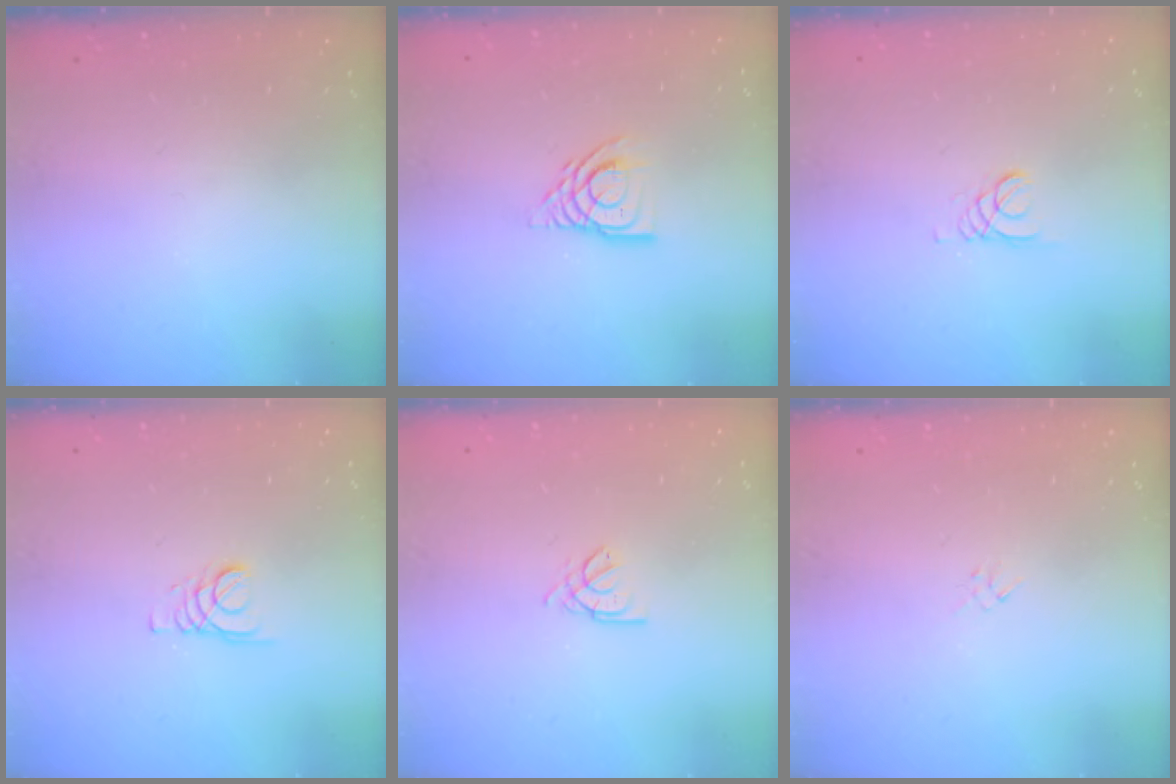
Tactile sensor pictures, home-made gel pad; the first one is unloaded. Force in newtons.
{"total": 10.5, "press": 10.4, "slide": 1.3}
{"total": 1.5, "press": 1.5, "slide": 0.1}
{"total": 1.8, "press": 1.8, "slide": 0.2}
{"total": 2.3, "press": 2.3, "slide": 0.5}
{"total": 1.3, "press": 1.3, "slide": 0.4}